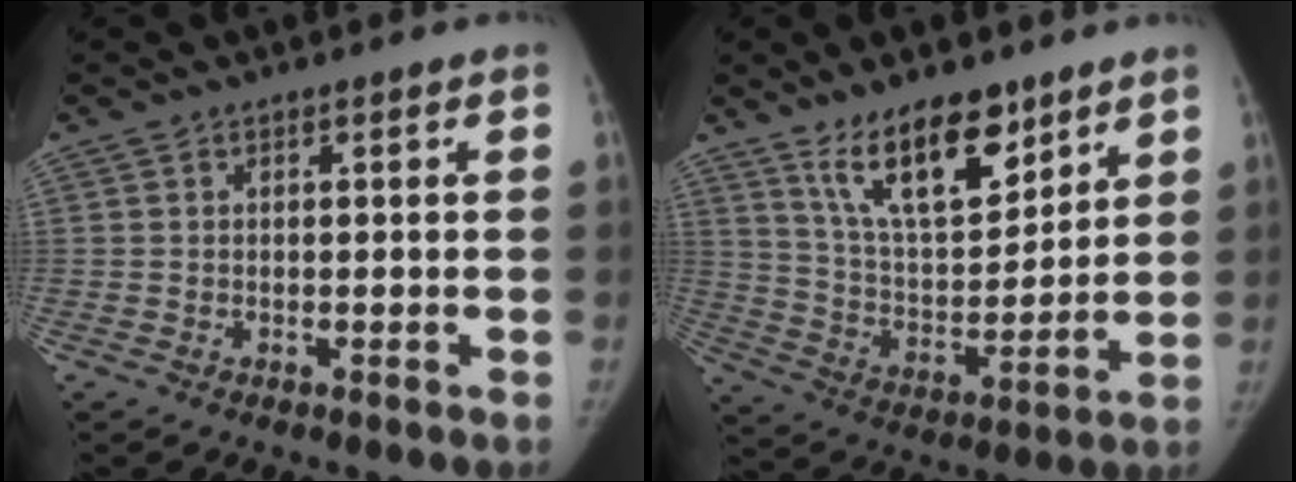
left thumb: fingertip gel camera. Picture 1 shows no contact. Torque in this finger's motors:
{"motor_torque": [0.12, 0.18, 1.14, -0.90, 0.08]}